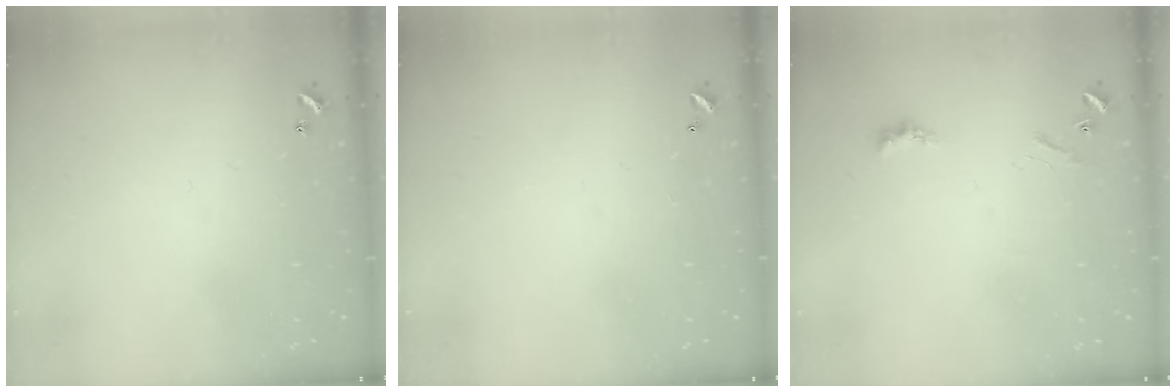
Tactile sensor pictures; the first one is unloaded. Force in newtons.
{"total": 2.8, "press": 2.8, "slide": 0.1}
{"total": 1.8, "press": 1.8, "slide": 0.5}